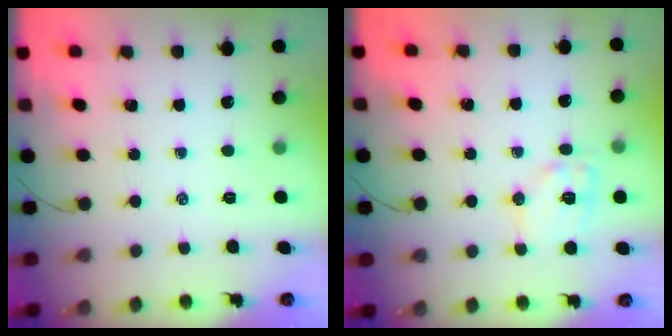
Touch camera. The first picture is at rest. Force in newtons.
{"total": 10.9, "press": 10.8, "slide": 1.1}